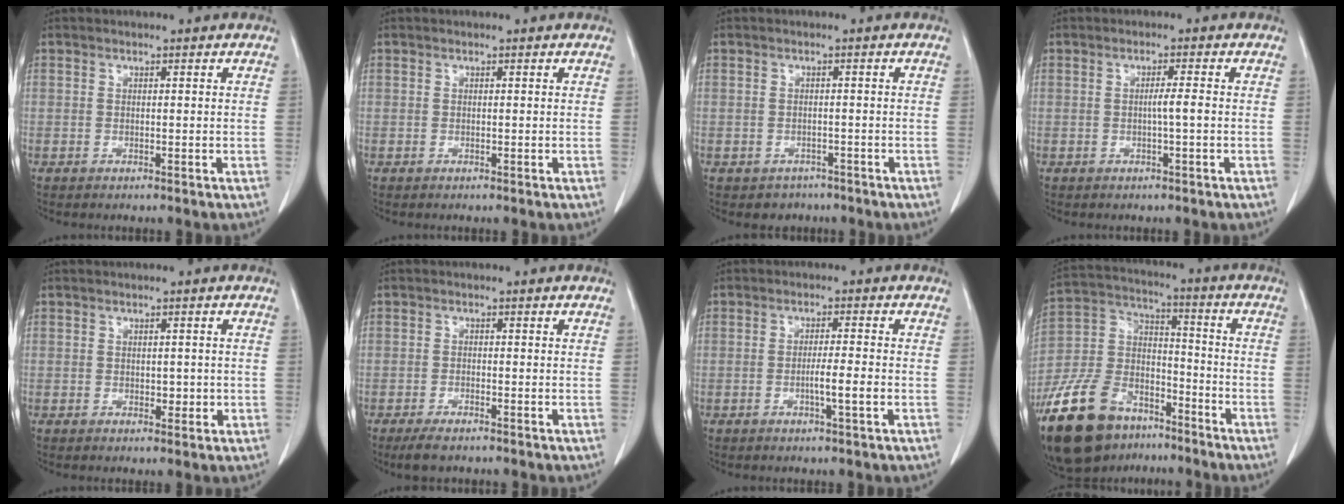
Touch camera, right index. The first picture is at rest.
{"total": 0.0}
{"total": 2.7, "force": [-1.9, 1.9, -0.1], "torque": [-0.005, 0.008, -0.026]}
{"total": 2.0, "force": [-0.3, -0.3, 2.0], "torque": [-0.033, 0.001, -0.006]}
{"total": 1.8, "force": [-0.2, 1.2, 1.3], "torque": [-0.014, 0.001, 0.001]}
{"total": 3.4, "force": [-2.6, 0.8, 2.1], "torque": [-0.041, -0.007, -0.043]}
{"total": 3.7, "force": [-1.1, -0.3, 3.5], "torque": [-0.059, -0.003, -0.020]}
{"total": 20.9, "force": [-14.2, 11.3, 10.3], "torque": [-0.259, 0.015, -0.251]}